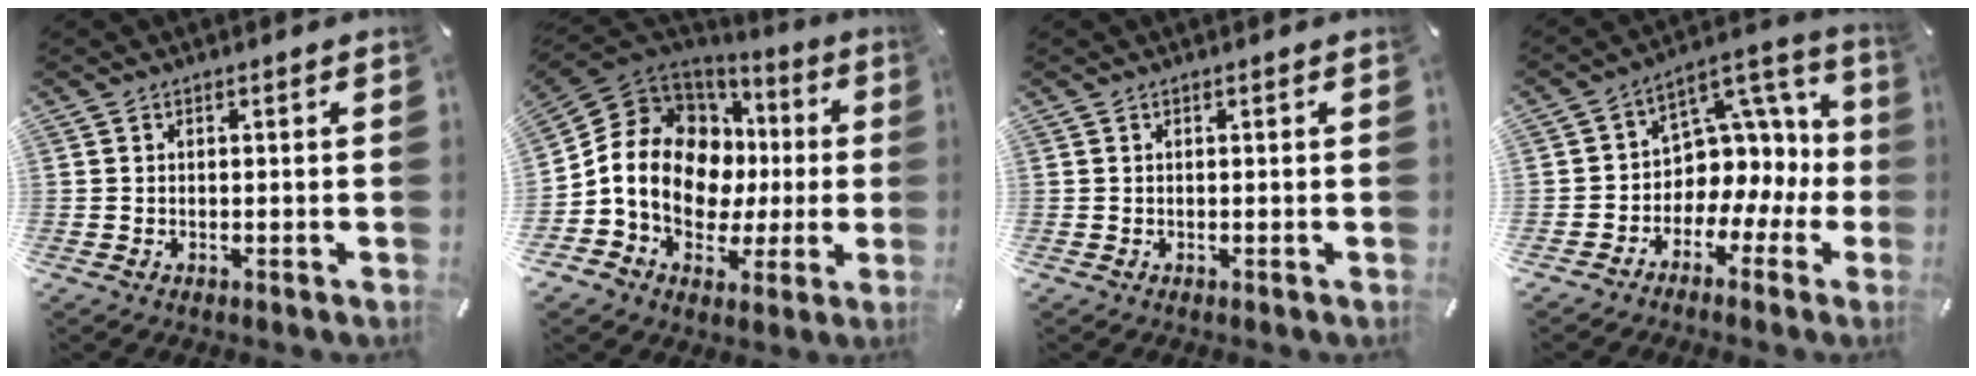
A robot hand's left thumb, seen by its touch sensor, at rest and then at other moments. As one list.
[{"total": 15.9, "force": [0.1, 13.1, 9.0], "torque": [-0.188, -0.011, 0.006]}, {"total": 0.0}, {"total": 9.9, "force": [0.8, 8.9, 4.3], "torque": [-0.043, -0.028, 0.017]}]